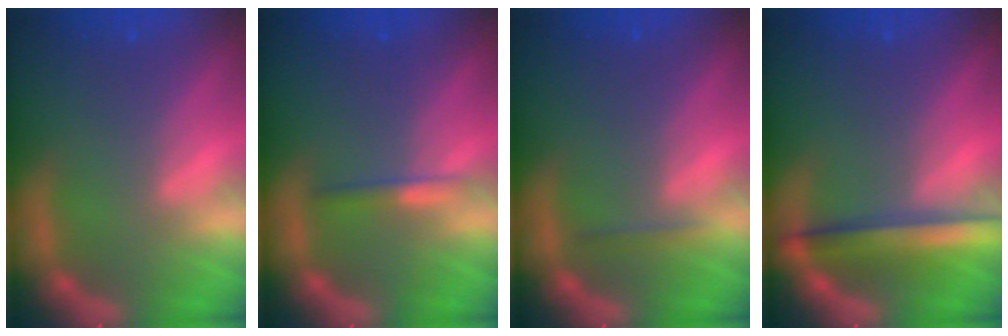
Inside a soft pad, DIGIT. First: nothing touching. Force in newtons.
{"total": 1.4}
{"total": 0.9}
{"total": 5.0}